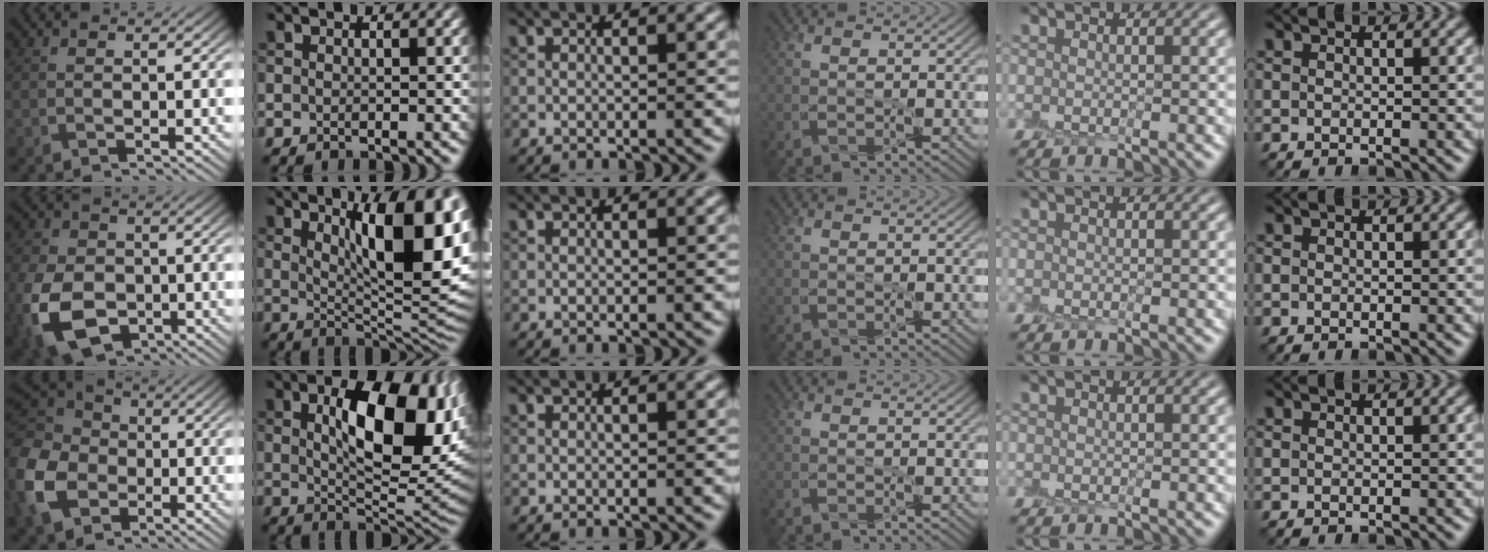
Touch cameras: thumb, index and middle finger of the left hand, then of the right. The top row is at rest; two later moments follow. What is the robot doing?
{"motion": "peel", "object": "postage stamp"}